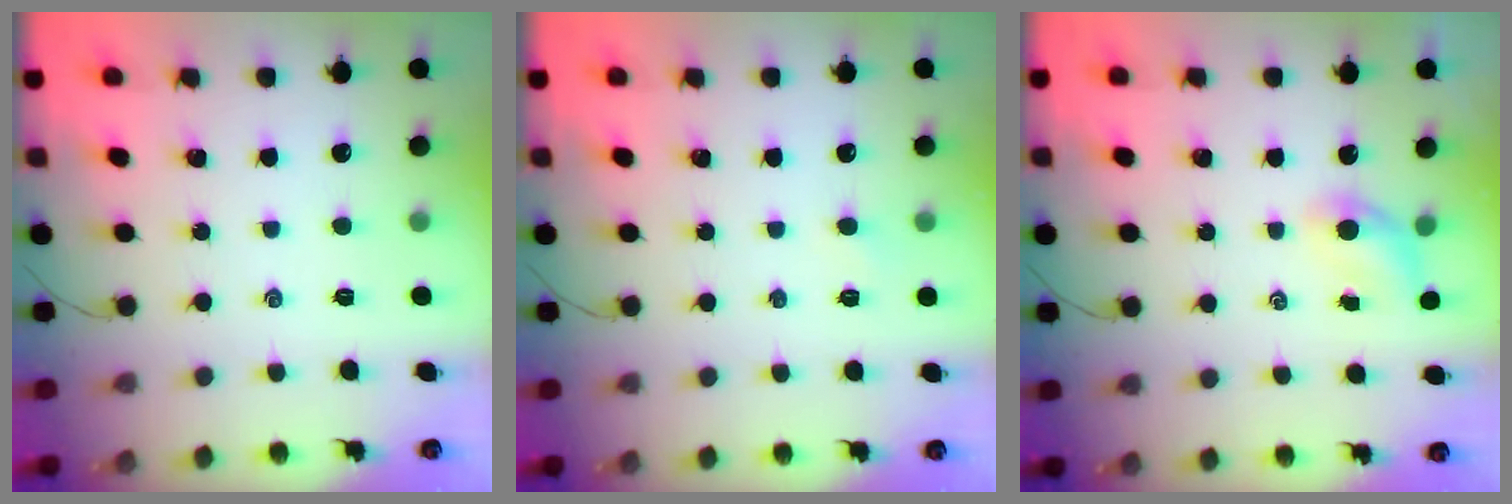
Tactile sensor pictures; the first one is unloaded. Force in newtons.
{"total": 1.5, "press": 1.4, "slide": 0.6}
{"total": 3.5, "press": 3.4, "slide": 0.8}